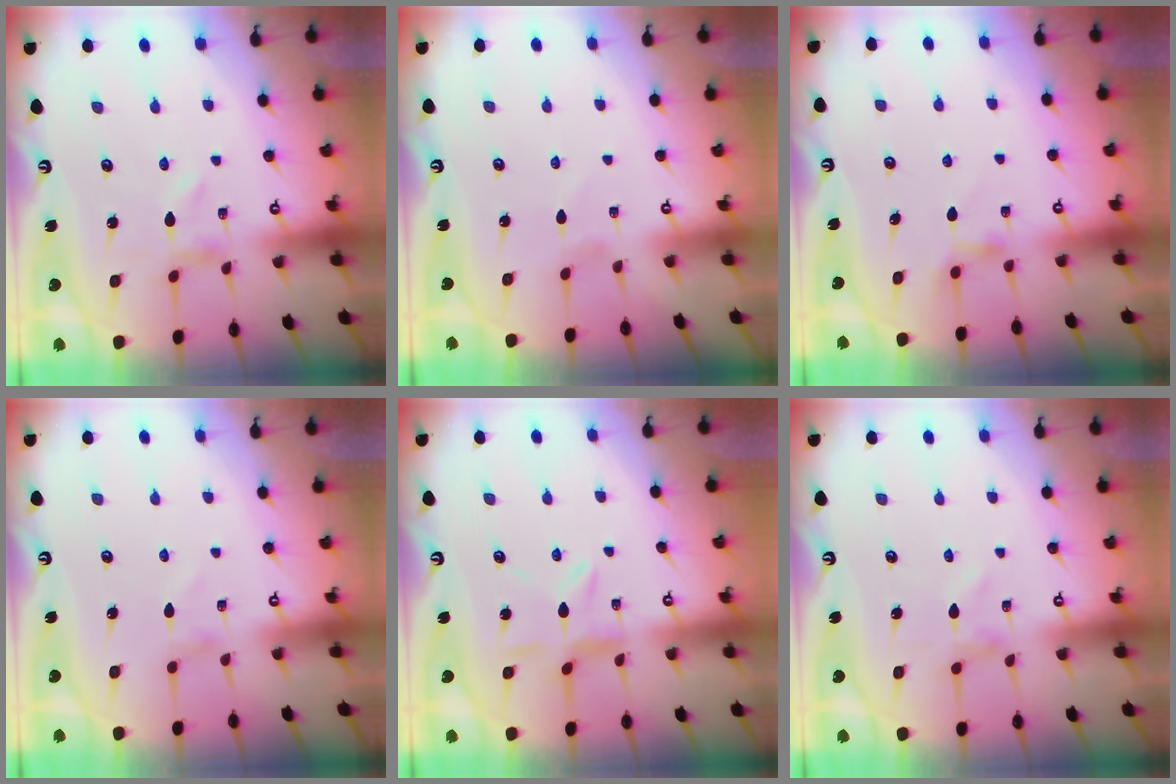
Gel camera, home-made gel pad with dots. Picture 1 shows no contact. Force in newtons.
{"total": 0.8, "press": 0.8, "slide": 0.2}
{"total": 3.8, "press": 3.7, "slide": 0.6}
{"total": 0.6, "press": 0.6, "slide": 0.1}
{"total": 5.0, "press": 5.0, "slide": 0.5}
{"total": 0.0}